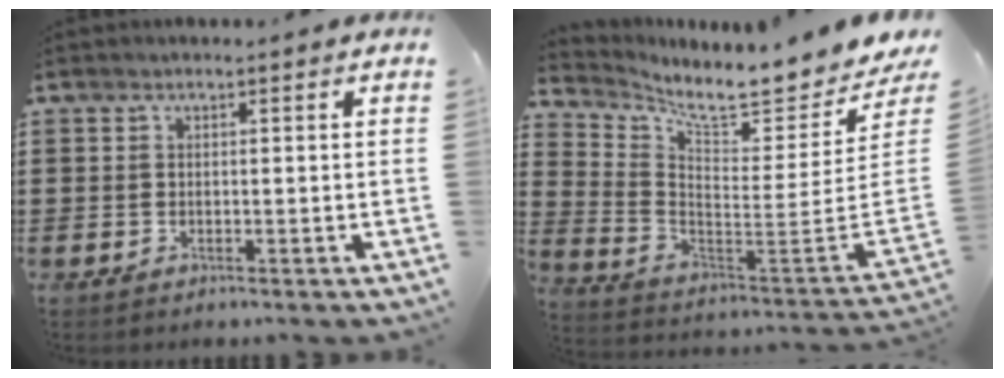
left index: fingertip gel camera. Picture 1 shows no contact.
{"total": 7.1, "force": [6.4, -0.4, 3.1], "torque": [-0.080, -0.076, 0.101]}